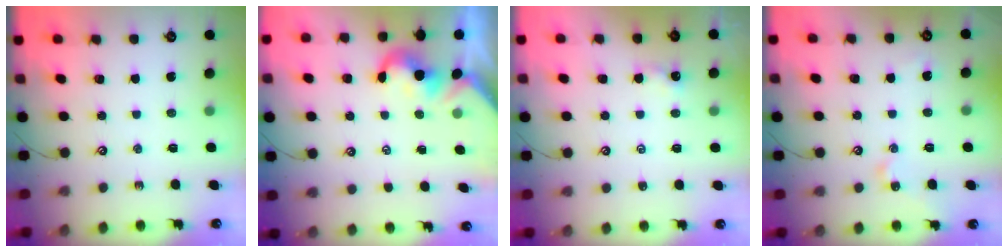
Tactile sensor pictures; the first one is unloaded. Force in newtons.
{"total": 0.0}
{"total": 0.7, "press": 0.7, "slide": 0.2}
{"total": 2.3, "press": 2.3, "slide": 0.2}